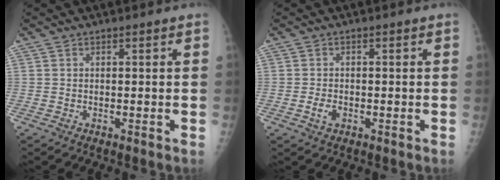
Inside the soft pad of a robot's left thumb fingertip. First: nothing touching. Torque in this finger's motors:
{"motor_torque": [-0.15, 0.10, 0.14, 0.06, 0.00]}